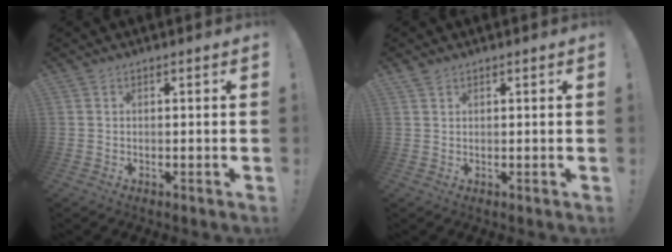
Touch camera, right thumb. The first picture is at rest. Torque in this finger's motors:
{"motor_torque": [-0.32, 0.08, 0.31, -0.13, 0.00]}